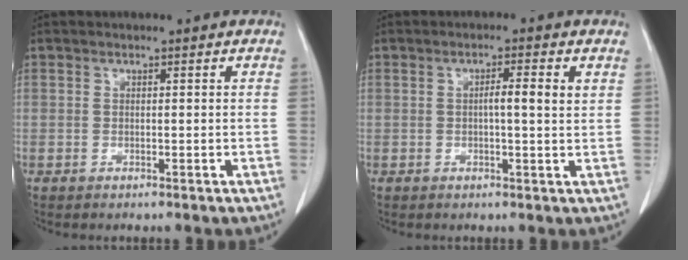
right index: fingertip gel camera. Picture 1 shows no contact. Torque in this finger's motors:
{"motor_torque": [0.25, 0.25, 0.11, 0.06]}